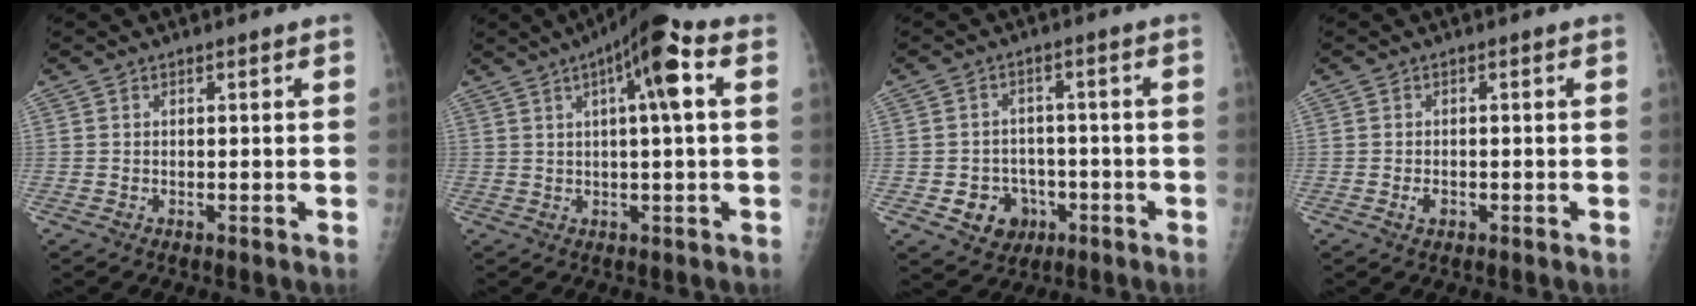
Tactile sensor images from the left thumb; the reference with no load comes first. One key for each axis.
{"total": 9.8, "fx": 2.9, "fy": 1.7, "fz": 9.2, "tx": -0.151, "ty": 0.020, "tz": 0.038}
{"total": 7.4, "fx": -2.7, "fy": 6.3, "fz": 2.7, "tx": -0.014, "ty": 0.021, "tz": -0.031}
{"total": 1.6, "fx": -0.7, "fy": 1.1, "fz": 1.0, "tx": -0.016, "ty": 0.004, "tz": -0.011}